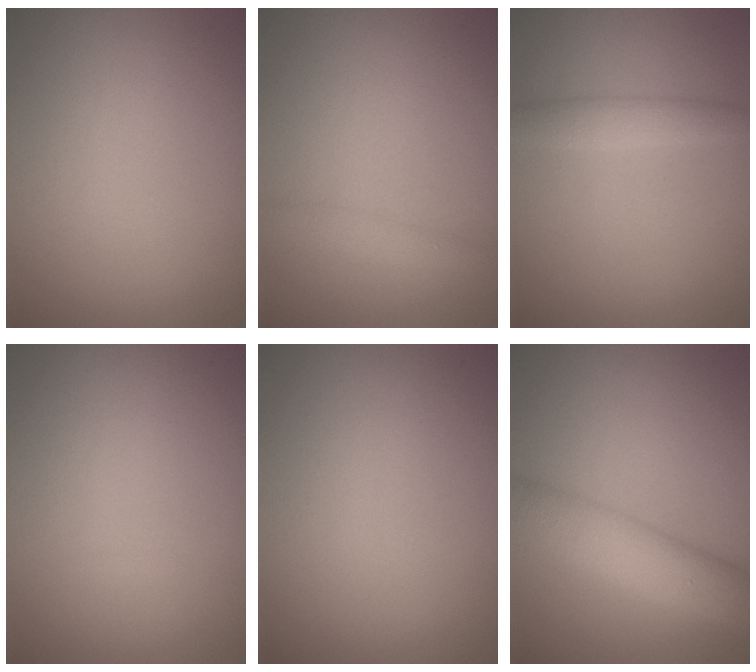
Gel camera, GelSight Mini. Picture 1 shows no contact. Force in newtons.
{"total": 1.2, "press": 1.2, "slide": 0.1}
{"total": 2.1, "press": 2.1, "slide": 0.1}
{"total": 0.0}
{"total": 0.0}
{"total": 6.6, "press": 6.6, "slide": 0.3}